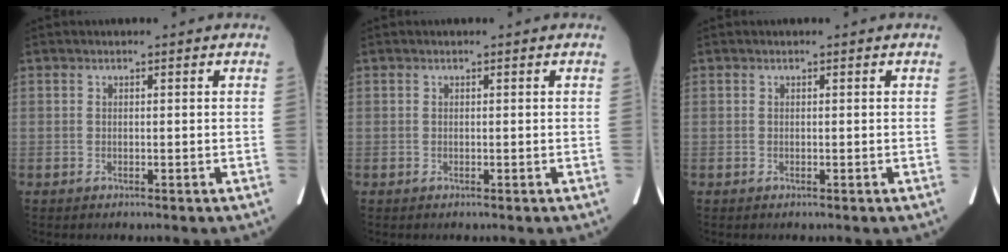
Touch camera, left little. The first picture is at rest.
{"total": 0.0}
{"total": 0.0}